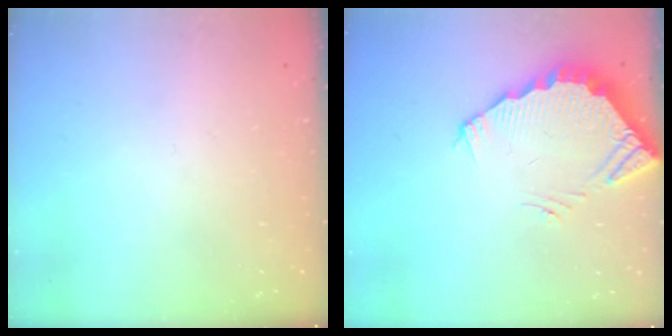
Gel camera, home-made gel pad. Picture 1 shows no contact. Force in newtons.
{"total": 3.7, "press": 3.7, "slide": 0.3}